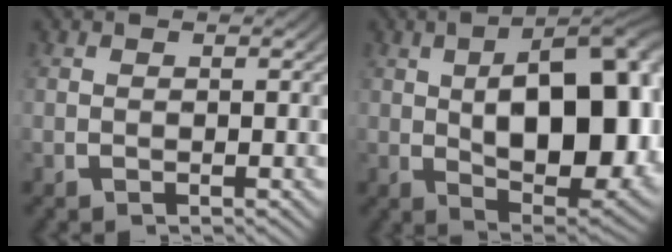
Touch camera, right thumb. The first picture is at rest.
{"total": 15.8, "force": [0.1, 8.5, 13.3], "torque": [-0.204, -0.048, 0.029]}